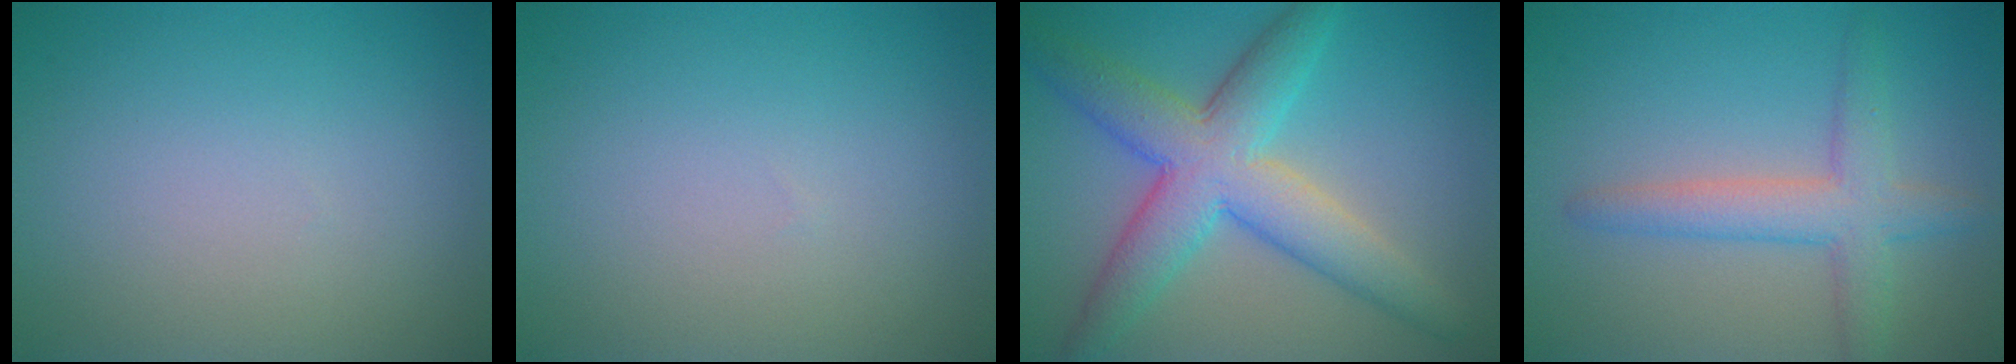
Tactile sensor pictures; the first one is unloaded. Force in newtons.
{"total": 0.0}
{"total": 7.5, "press": 7.5, "slide": 0.2}
{"total": 4.0, "press": 4.0, "slide": 0.2}